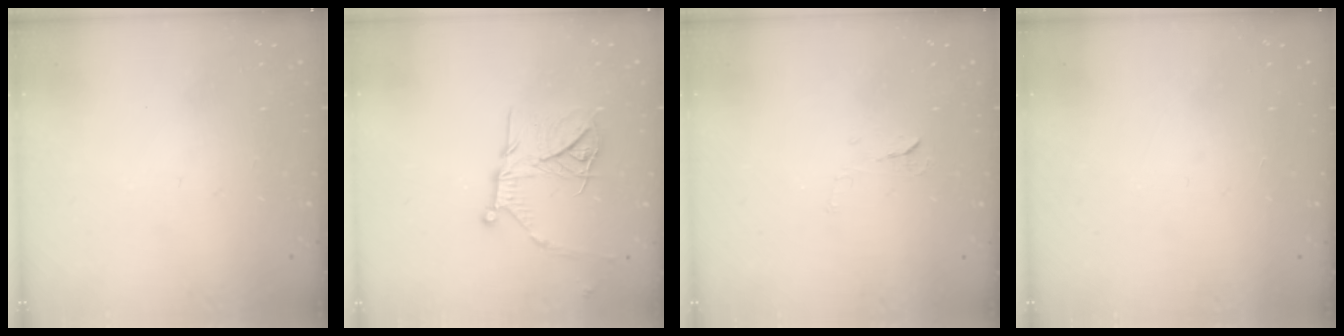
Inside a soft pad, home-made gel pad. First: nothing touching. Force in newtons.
{"total": 17.1, "press": 17.0, "slide": 1.5}
{"total": 5.5, "press": 5.5, "slide": 0.4}
{"total": 1.5, "press": 1.5, "slide": 0.1}